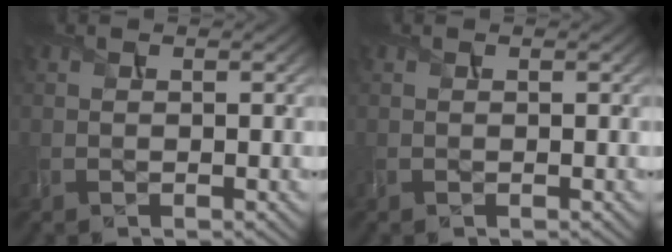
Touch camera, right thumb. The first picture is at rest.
{"total": 0.0}